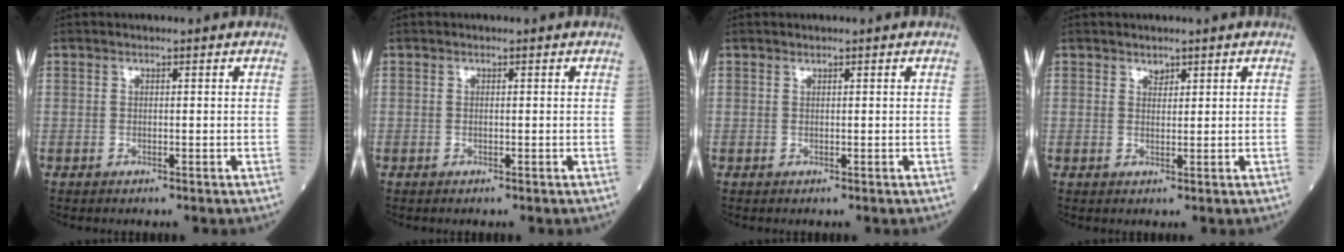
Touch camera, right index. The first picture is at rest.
{"total": 0.0}
{"total": 0.0}
{"total": 1.1, "force": [0.9, 0.6, 0.3], "torque": [-0.004, -0.004, 0.014]}